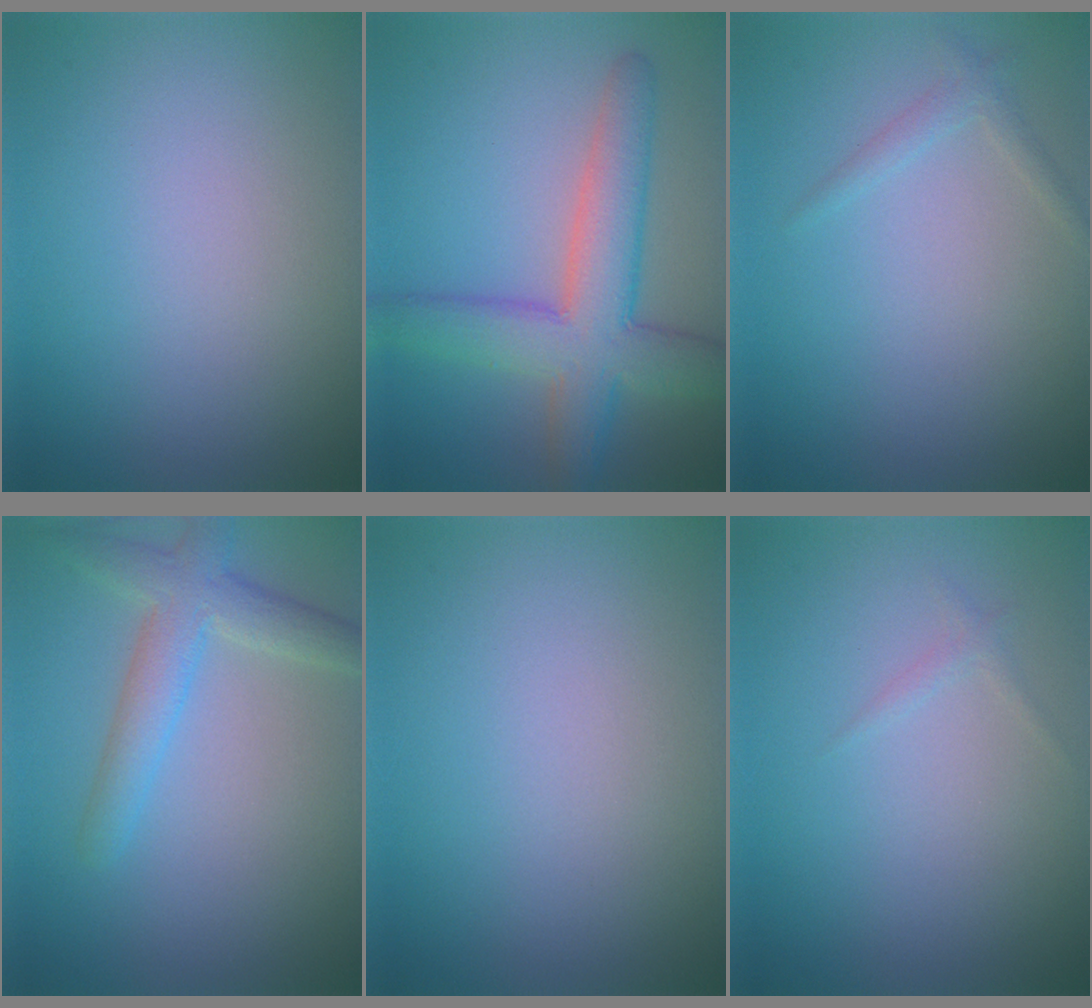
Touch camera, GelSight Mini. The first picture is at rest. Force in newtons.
{"total": 7.0, "press": 7.0, "slide": 0.4}
{"total": 1.1, "press": 1.1, "slide": 0.1}
{"total": 3.8, "press": 3.8, "slide": 0.2}
{"total": 0.0}
{"total": 0.6, "press": 0.6, "slide": 0.1}